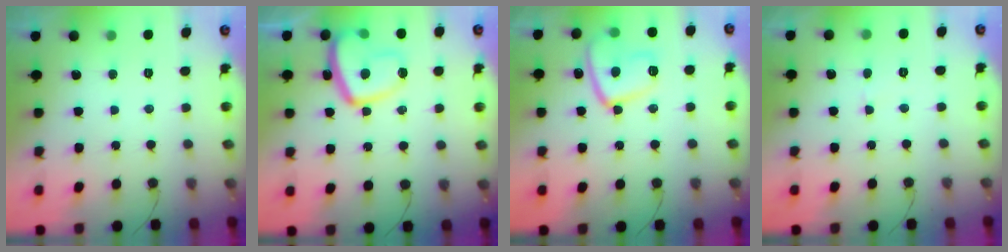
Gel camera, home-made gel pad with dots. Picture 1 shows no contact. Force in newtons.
{"total": 13.4, "press": 13.4, "slide": 1.4}
{"total": 13.1, "press": 13.1, "slide": 1.2}
{"total": 2.6, "press": 2.6, "slide": 0.2}